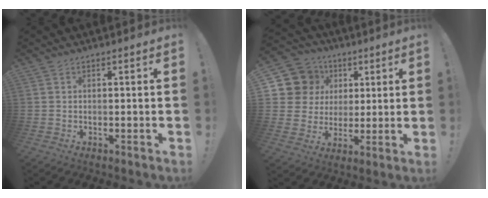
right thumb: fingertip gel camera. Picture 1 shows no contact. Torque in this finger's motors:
{"motor_torque": [0.01, 0.10, 0.09, -0.07, 0.00]}